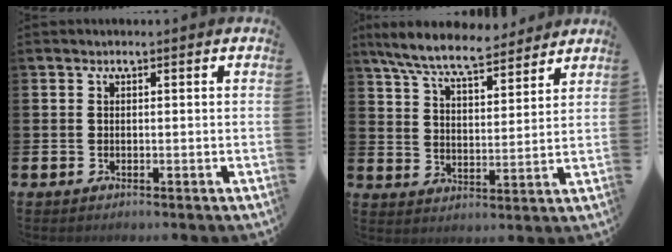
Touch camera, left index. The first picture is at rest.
{"total": 8.4, "force": [7.6, 1.4, 3.1], "torque": [-0.087, -0.038, 0.136]}